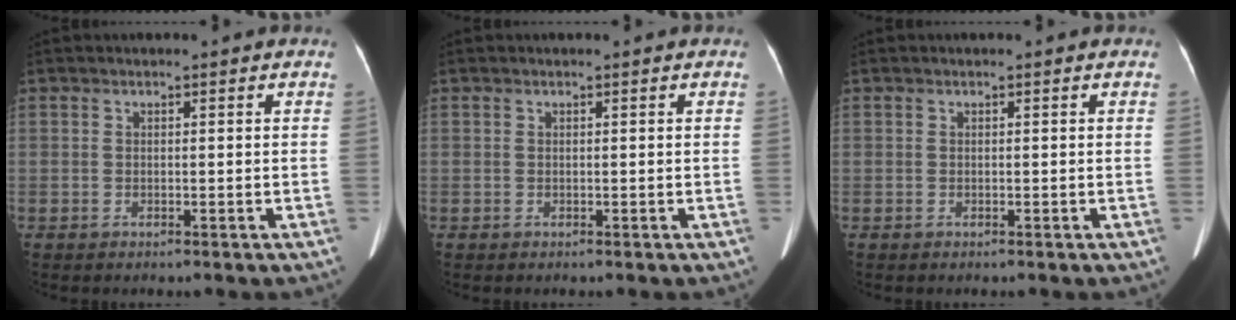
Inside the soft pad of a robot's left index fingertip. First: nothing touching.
{"total": 0.0}
{"total": 0.0}